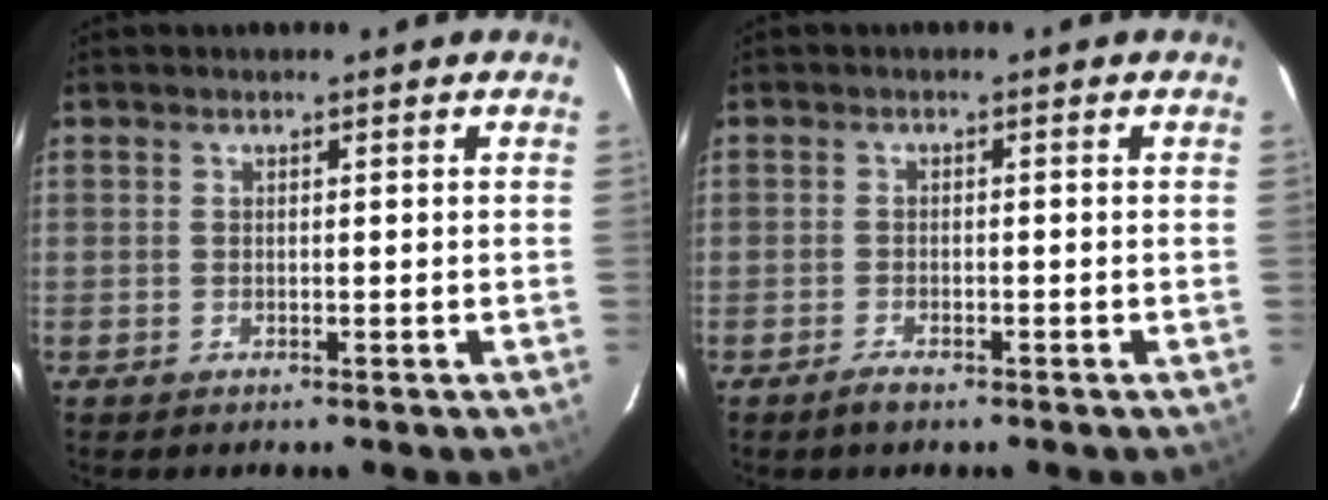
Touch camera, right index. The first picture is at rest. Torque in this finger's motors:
{"motor_torque": [0.34, 0.18, 0.12, 0.00]}